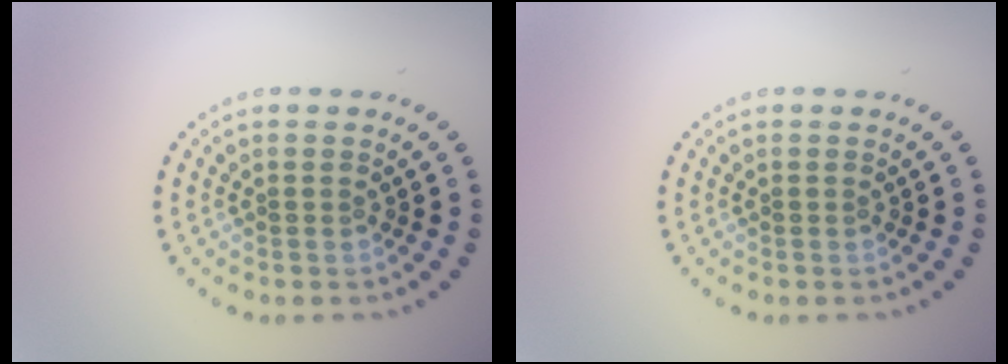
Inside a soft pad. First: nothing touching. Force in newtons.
{"total": 0.0}